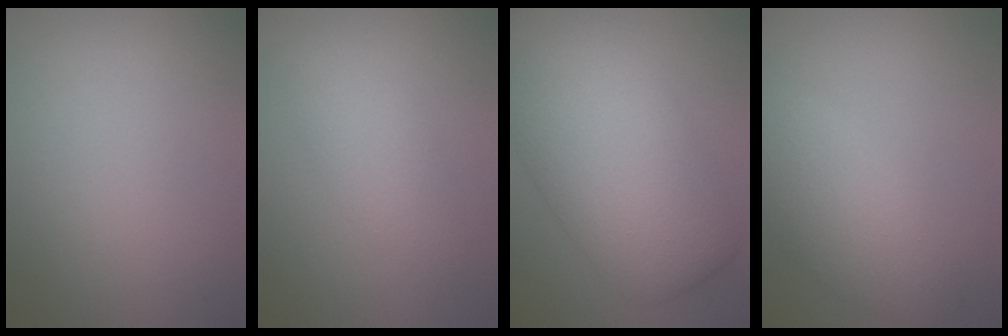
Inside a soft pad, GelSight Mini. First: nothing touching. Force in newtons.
{"total": 2.7, "press": 2.7, "slide": 0.0}
{"total": 10.0, "press": 10.0, "slide": 0.4}
{"total": 4.5, "press": 4.5, "slide": 0.4}